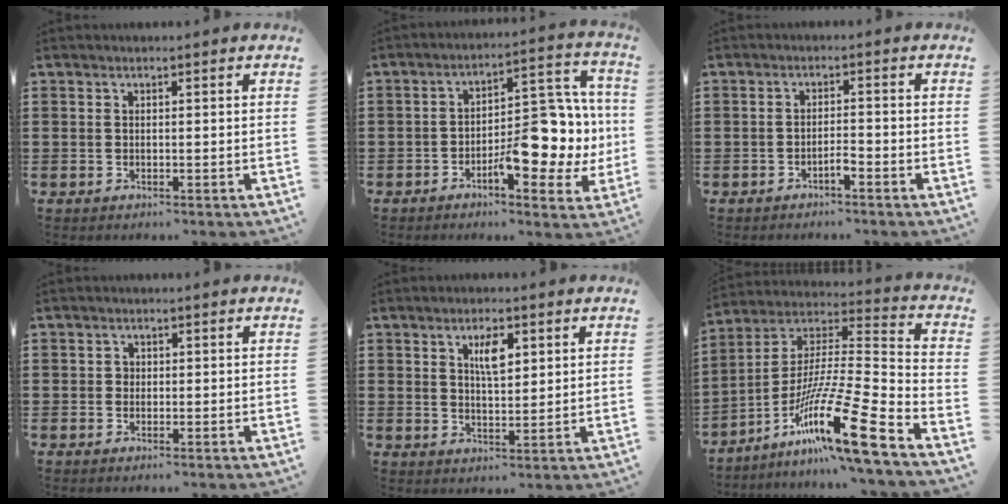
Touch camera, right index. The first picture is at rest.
{"total": 9.8, "force": [-2.8, 4.4, 8.3], "torque": [-0.105, 0.000, -0.049]}
{"total": 2.0, "force": [-1.5, 0.2, 1.2], "torque": [-0.024, -0.001, -0.029]}
{"total": 0.8, "force": [0.0, 0.7, 0.3], "torque": [-0.009, 0.002, 0.001]}
{"total": 4.2, "force": [1.9, 1.6, 3.4], "torque": [-0.065, 0.003, 0.029]}
{"total": 17.9, "force": [-10.7, 1.3, 14.2], "torque": [-0.250, 0.008, -0.192]}